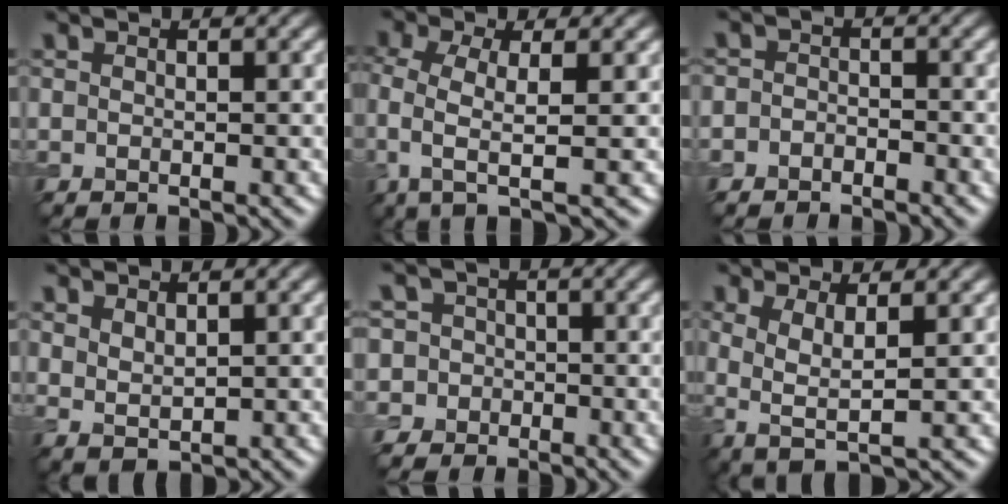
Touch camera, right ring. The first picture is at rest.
{"total": 4.5, "force": [-0.4, 1.5, 4.2], "torque": [-0.090, -0.005, -0.012]}
{"total": 1.5, "force": [-1.2, 0.9, 0.2], "torque": [0.000, 0.005, -0.025]}
{"total": 1.8, "force": [1.2, 0.8, 1.2], "torque": [-0.028, -0.006, 0.029]}
{"total": 5.4, "force": [-1.0, 5.3, 0.6], "torque": [0.002, 0.020, -0.056]}
{"total": 3.3, "force": [0.2, 0.9, 3.2], "torque": [-0.066, -0.005, 0.003]}